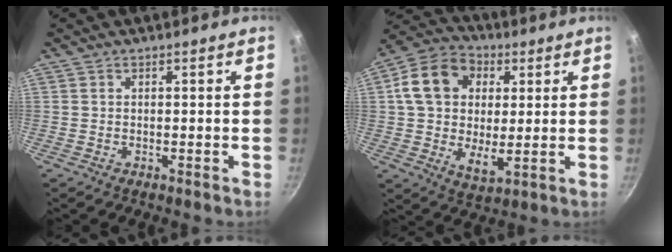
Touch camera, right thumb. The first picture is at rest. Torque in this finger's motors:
{"motor_torque": [-0.85, 1.73, 1.55, 0.06, 0.38]}